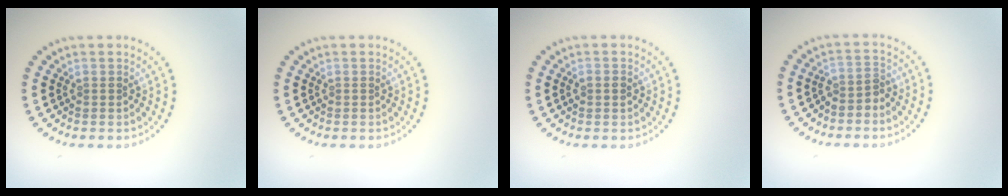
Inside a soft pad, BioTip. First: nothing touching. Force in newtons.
{"total": 0.0}
{"total": 1.3, "press": 1.3, "slide": 0.1}
{"total": 1.8, "press": 1.4, "slide": 1.1}